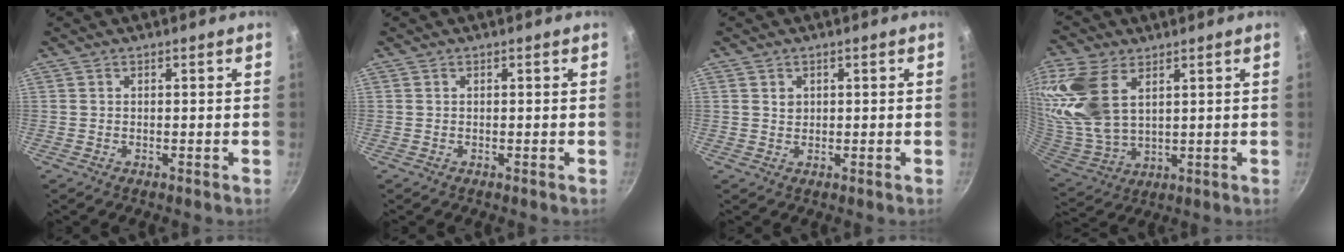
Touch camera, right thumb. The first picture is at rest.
{"total": 0.0}
{"total": 1.6, "force": [0.7, 1.3, 0.6], "torque": [-0.007, 0.000, 0.012]}
{"total": 18.2, "force": [7.2, 10.7, 12.9], "torque": [-0.275, -0.017, 0.155]}